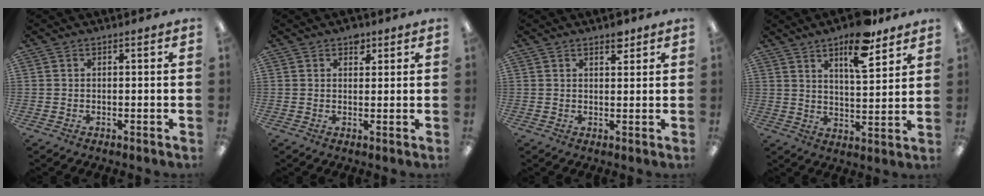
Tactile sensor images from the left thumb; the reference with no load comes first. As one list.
[{"total": 3.0, "force": [2.0, 1.8, 1.3], "torque": [-0.004, -0.007, 0.032]}, {"total": 3.2, "force": [2.4, 1.4, 1.6], "torque": [-0.004, -0.015, 0.037]}, {"total": 11.9, "force": [8.3, 4.0, 7.5], "torque": [-0.103, -0.047, 0.138]}]